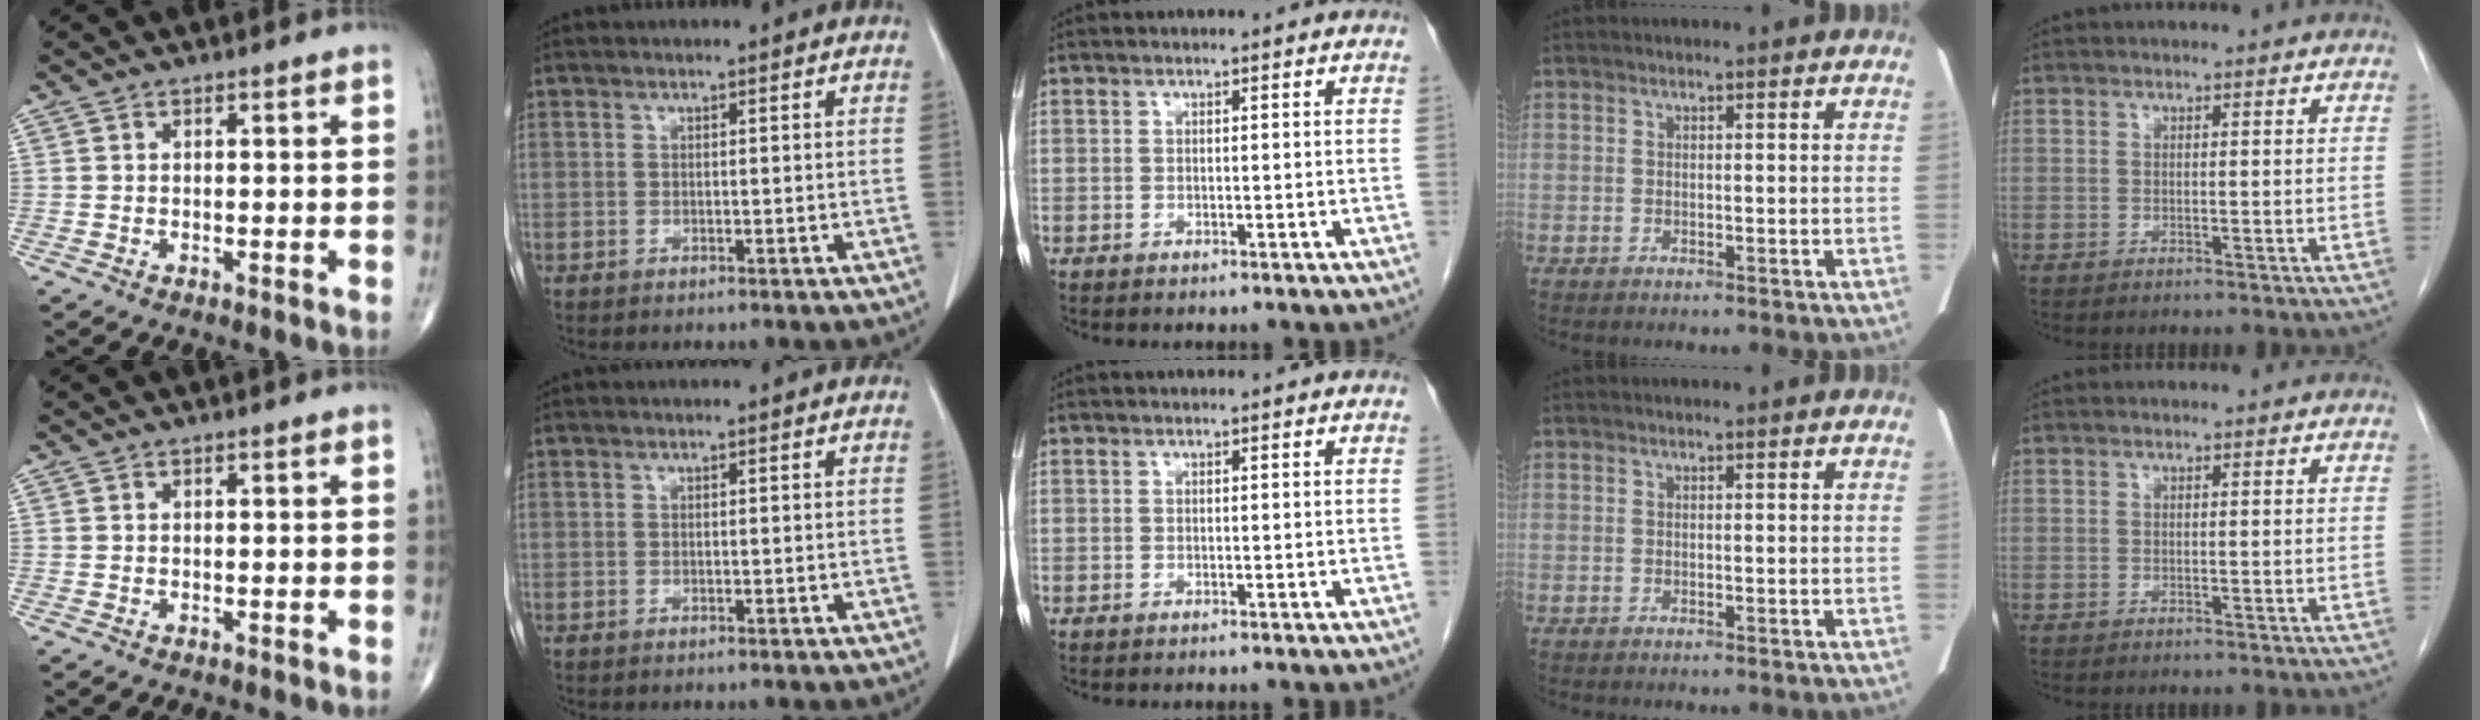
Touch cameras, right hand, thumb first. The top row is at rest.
{}